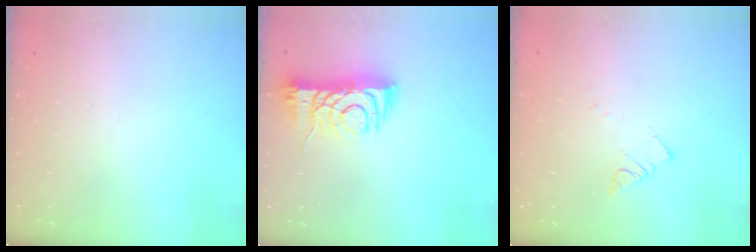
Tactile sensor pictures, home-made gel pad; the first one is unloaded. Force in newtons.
{"total": 8.3, "press": 8.2, "slide": 1.3}
{"total": 3.8, "press": 3.8, "slide": 0.2}